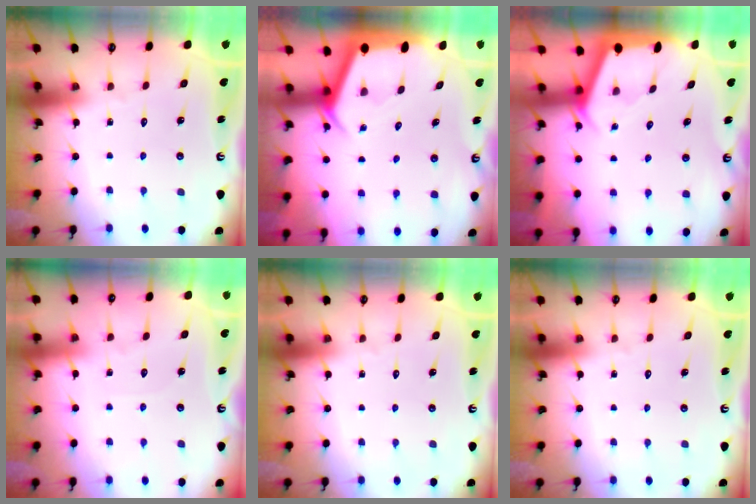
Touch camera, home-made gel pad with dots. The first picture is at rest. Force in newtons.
{"total": 2.8, "press": 2.8, "slide": 0.2}
{"total": 2.2, "press": 2.2, "slide": 0.1}
{"total": 2.4, "press": 2.4, "slide": 0.4}
{"total": 0.0}
{"total": 0.0}